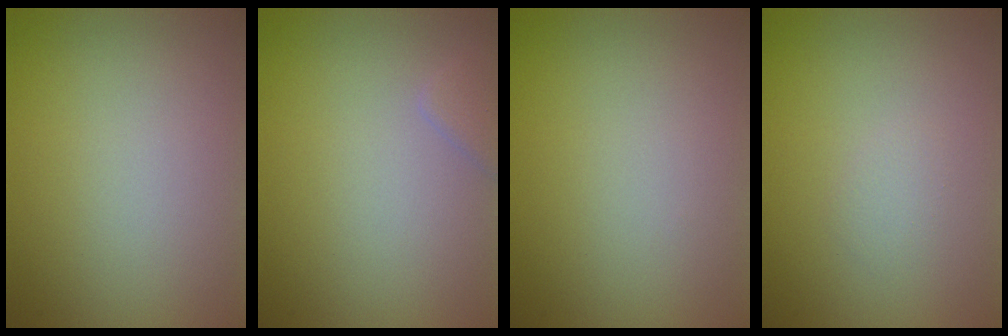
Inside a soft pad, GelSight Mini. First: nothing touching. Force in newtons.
{"total": 1.2, "press": 1.2, "slide": 0.0}
{"total": 0.0}
{"total": 0.8, "press": 0.8, "slide": 0.1}